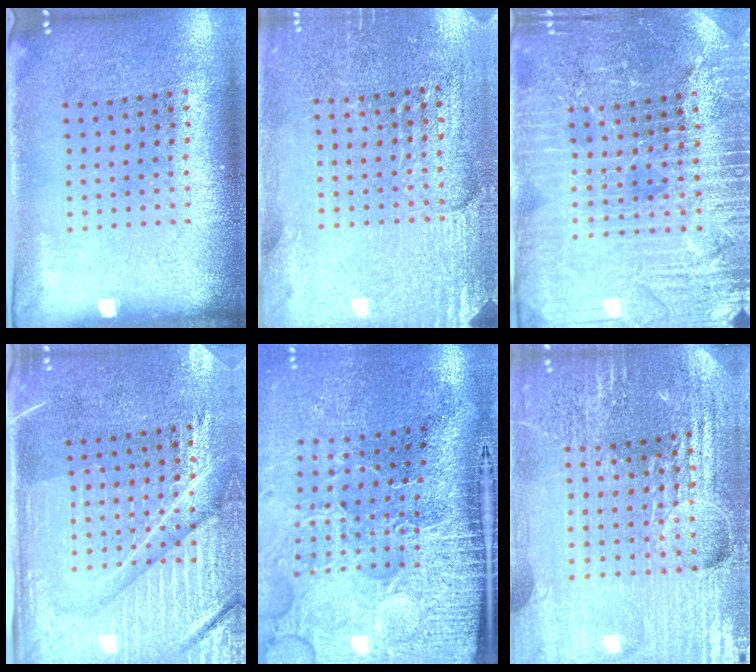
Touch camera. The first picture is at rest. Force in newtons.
{"total": 2.9, "press": 2.9, "slide": 0.2}
{"total": 4.5, "press": 4.2, "slide": 1.5}
{"total": 4.6, "press": 4.2, "slide": 1.6}
{"total": 5.1, "press": 4.1, "slide": 3.1}
{"total": 5.7, "press": 5.1, "slide": 2.5}